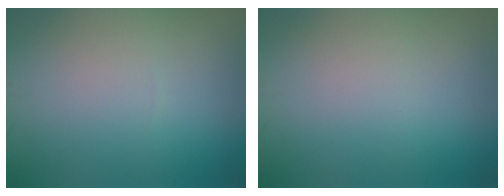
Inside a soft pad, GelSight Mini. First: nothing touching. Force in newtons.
{"total": 0.0}